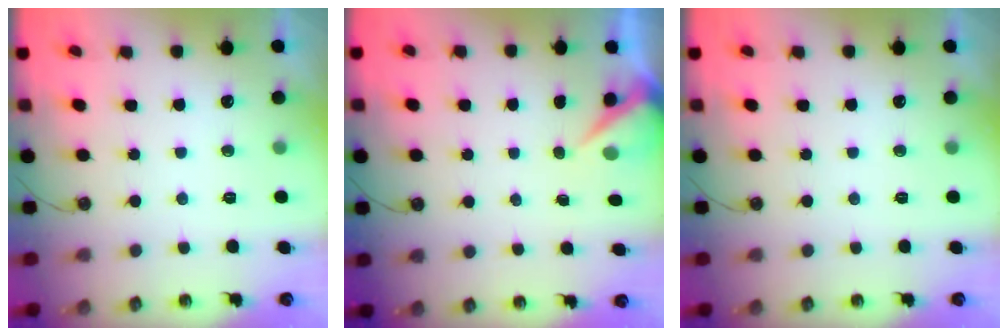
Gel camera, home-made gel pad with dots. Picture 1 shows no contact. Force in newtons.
{"total": 4.5, "press": 4.5, "slide": 0.5}
{"total": 0.0}